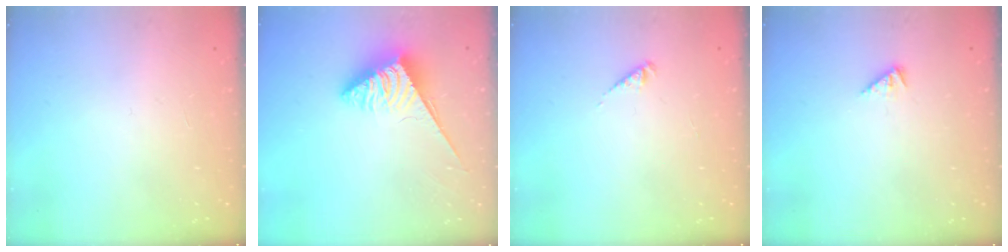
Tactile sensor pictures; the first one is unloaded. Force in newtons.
{"total": 3.9, "press": 3.9, "slide": 0.5}
{"total": 2.5, "press": 2.5, "slide": 0.5}
{"total": 1.9, "press": 1.9, "slide": 0.4}